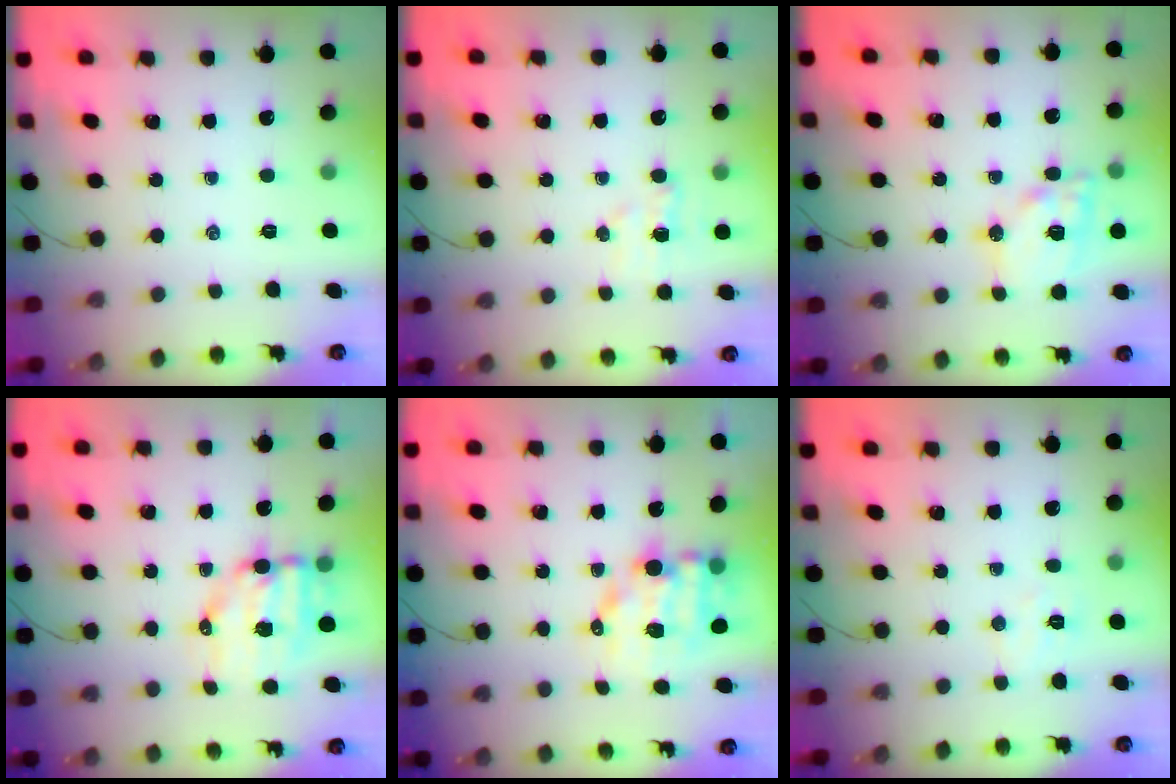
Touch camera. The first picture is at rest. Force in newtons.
{"total": 4.4, "press": 4.2, "slide": 1.3}
{"total": 14.4, "press": 14.1, "slide": 2.8}
{"total": 9.1, "press": 8.9, "slide": 1.7}
{"total": 10.8, "press": 10.7, "slide": 1.6}
{"total": 5.1, "press": 5.0, "slide": 0.9}